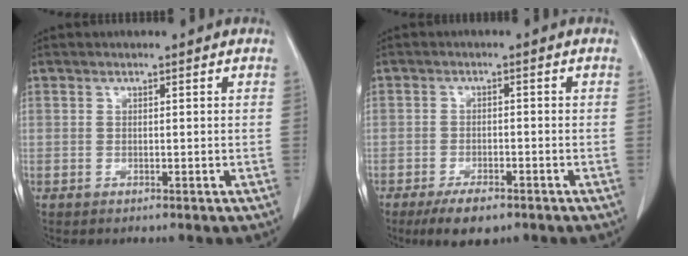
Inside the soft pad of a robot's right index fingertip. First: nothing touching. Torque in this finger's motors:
{"motor_torque": [-0.05, -0.07, -0.01, -0.02]}